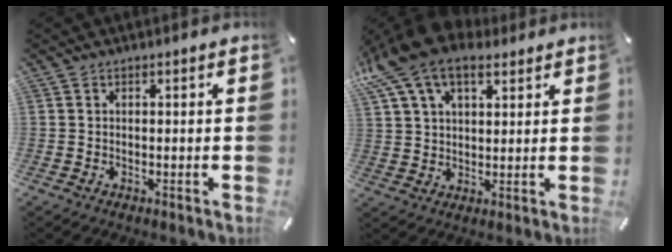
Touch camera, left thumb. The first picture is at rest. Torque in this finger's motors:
{"motor_torque": [2.95, 2.06, 1.80, -0.97, 0.63]}